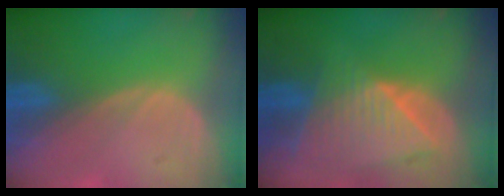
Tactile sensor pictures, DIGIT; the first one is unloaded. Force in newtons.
{"total": 9.0, "press": 8.0, "slide": 4.1}